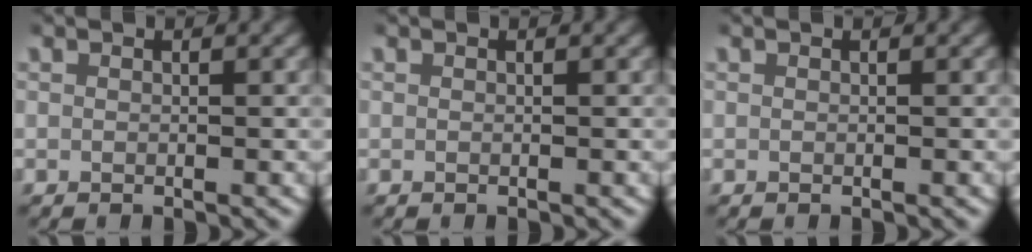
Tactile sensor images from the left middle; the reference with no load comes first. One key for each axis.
{"total": 0.0}
{"total": 0.0}